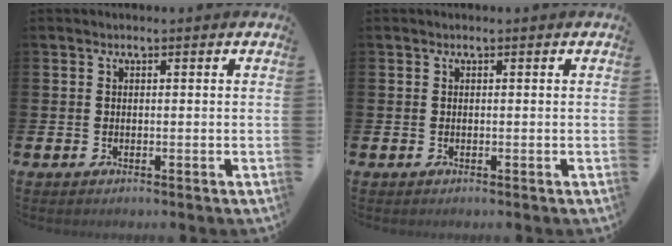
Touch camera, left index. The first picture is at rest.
{"total": 0.0}